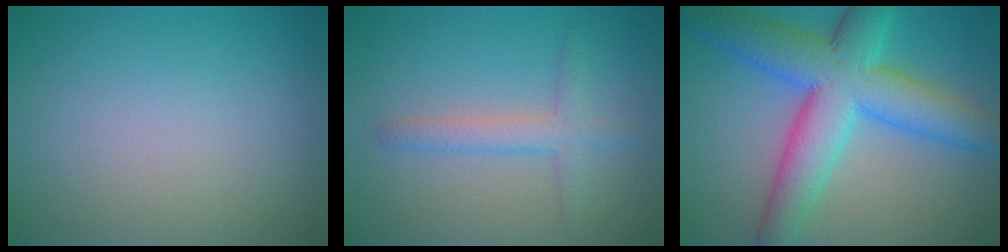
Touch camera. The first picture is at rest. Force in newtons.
{"total": 2.4, "press": 2.4, "slide": 0.1}
{"total": 9.7, "press": 9.7, "slide": 0.2}